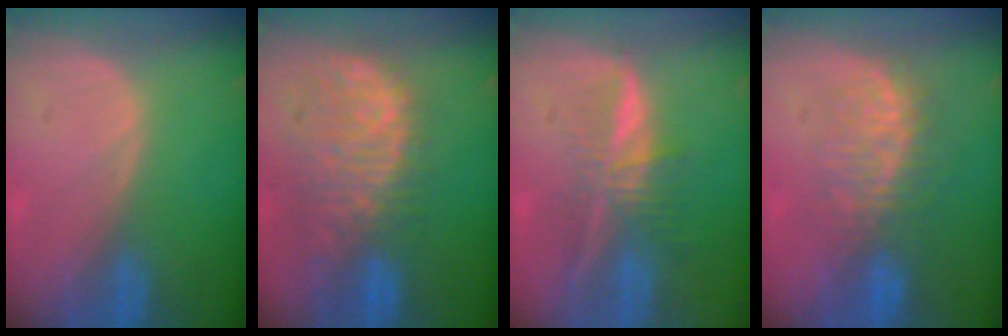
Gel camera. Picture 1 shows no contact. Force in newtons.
{"total": 11.2, "press": 9.6, "slide": 5.8}
{"total": 6.9, "press": 5.8, "slide": 3.6}
{"total": 7.9, "press": 7.5, "slide": 2.3}